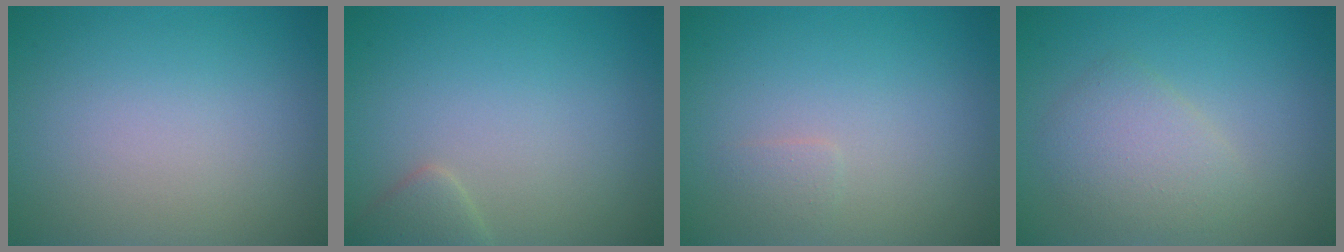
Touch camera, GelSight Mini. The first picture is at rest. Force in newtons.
{"total": 1.5, "press": 1.5, "slide": 0.1}
{"total": 0.7, "press": 0.7, "slide": 0.1}
{"total": 2.8, "press": 2.8, "slide": 0.2}